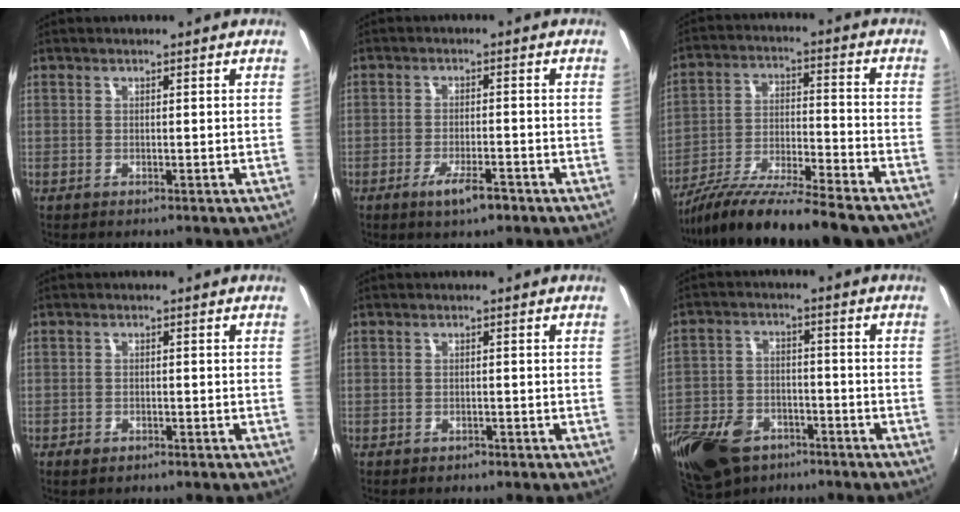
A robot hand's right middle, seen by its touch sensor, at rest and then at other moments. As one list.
[{"total": 5.1, "force": [-3.2, 1.3, 3.8], "torque": [-0.081, -0.007, -0.055]}, {"total": 20.4, "force": [-17.2, 2.0, 10.9], "torque": [-0.196, -0.045, -0.277]}, {"total": 2.0, "force": [-1.5, 0.9, 0.9], "torque": [-0.022, -0.003, -0.026]}, {"total": 1.3, "force": [-1.0, 0.8, 0.3], "torque": [-0.008, -0.001, -0.015]}, {"total": 18.9, "force": [-11.4, 11.5, 9.7], "torque": [-0.249, -0.018, -0.193]}]